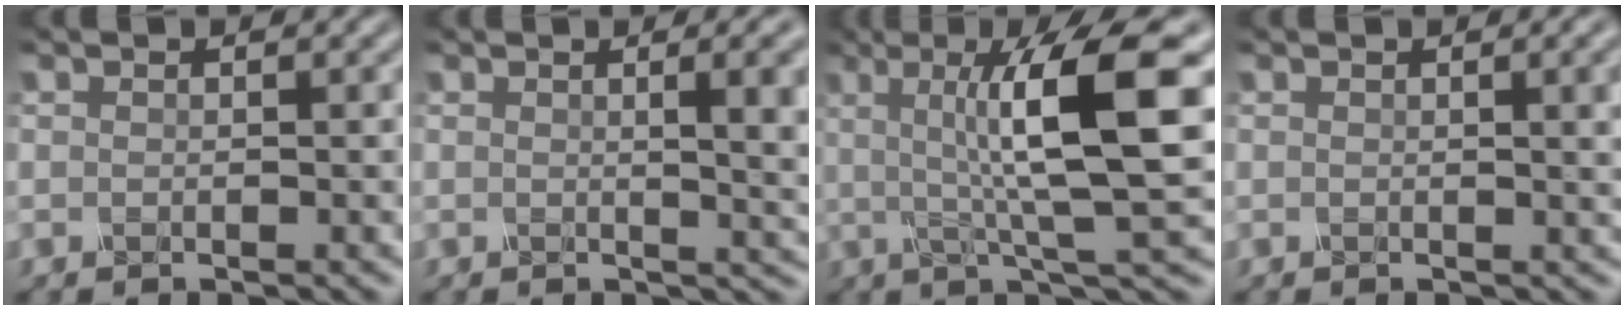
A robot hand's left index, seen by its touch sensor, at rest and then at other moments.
{"total": 6.4, "force": [0.9, 2.4, 5.9], "torque": [-0.034, 0.010, 0.014]}
{"total": 10.2, "force": [1.7, 2.1, 9.8], "torque": [-0.129, 0.005, 0.031]}
{"total": 3.2, "force": [0.7, 1.1, 3.0], "torque": [-0.023, 0.010, 0.010]}